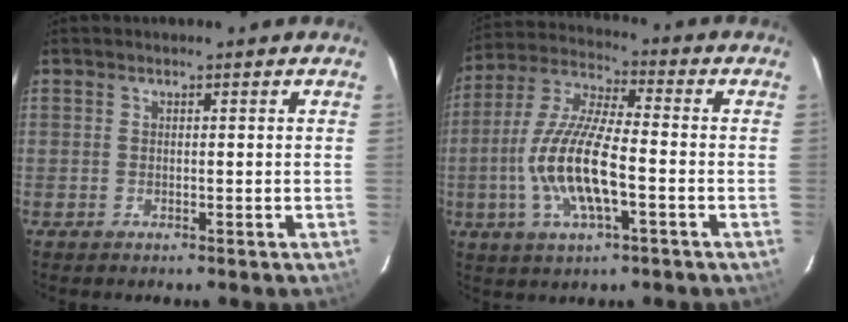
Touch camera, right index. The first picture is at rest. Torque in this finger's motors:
{"motor_torque": [1.24, -0.90, 1.05, 0.21]}